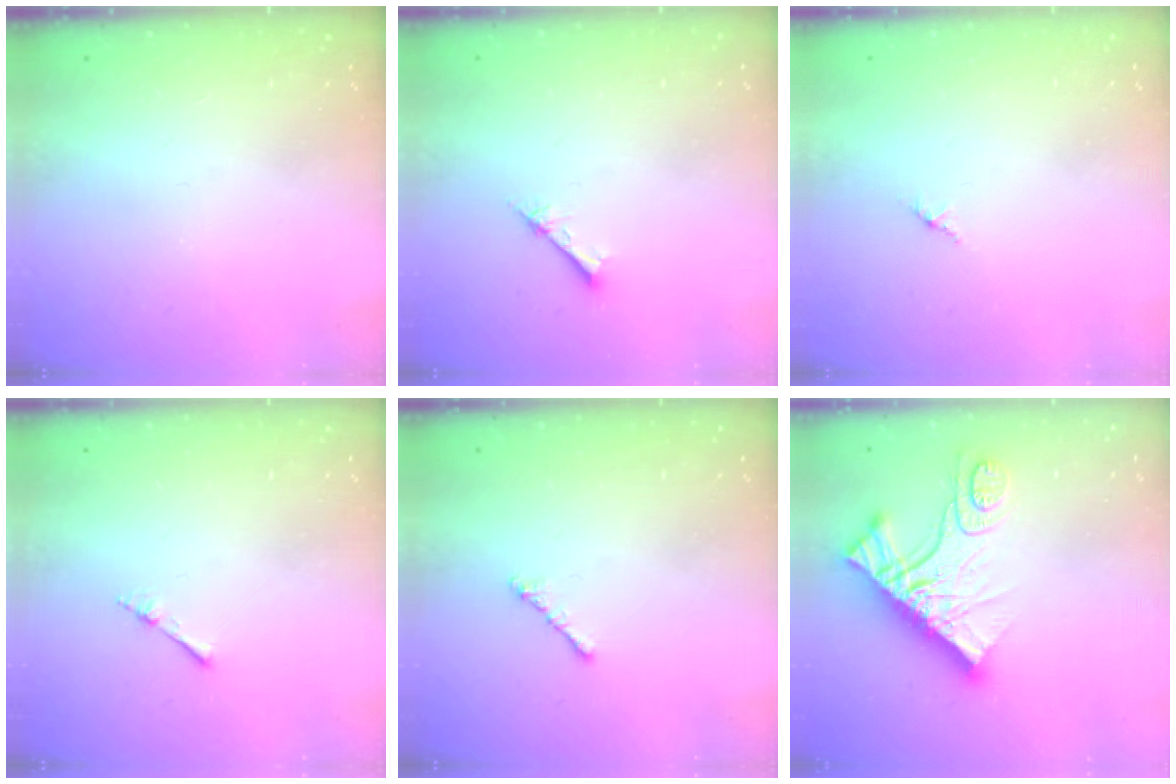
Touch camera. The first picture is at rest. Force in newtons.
{"total": 2.3, "press": 2.3, "slide": 0.3}
{"total": 1.4, "press": 1.4, "slide": 0.4}
{"total": 2.2, "press": 2.1, "slide": 0.3}
{"total": 1.8, "press": 1.7, "slide": 0.6}
{"total": 16.3, "press": 16.3, "slide": 1.4}